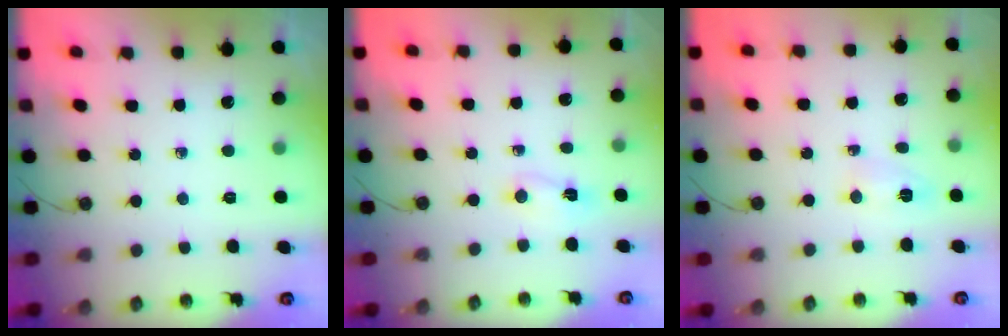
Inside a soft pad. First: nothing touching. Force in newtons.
{"total": 2.2, "press": 1.9, "slide": 1.1}
{"total": 3.6, "press": 3.3, "slide": 1.4}